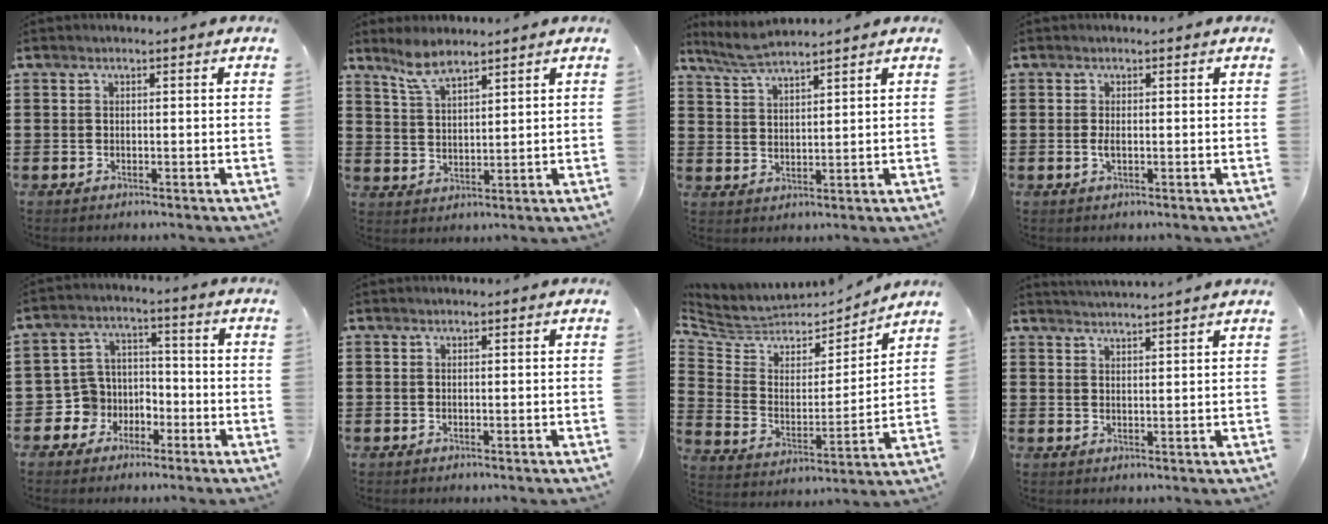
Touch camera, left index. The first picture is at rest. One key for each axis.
{"total": 5.3, "fx": 4.5, "fy": 1.4, "fz": 2.6, "tx": -0.063, "ty": -0.005, "tz": 0.083}
{"total": 4.4, "fx": 4.1, "fy": 0.5, "fz": 1.8, "tx": -0.047, "ty": -0.006, "tz": 0.076}
{"total": 1.2, "fx": 0.0, "fy": 0.4, "fz": 1.1, "tx": -0.030, "ty": -0.003, "tz": -0.002}
{"total": 5.4, "fx": -2.3, "fy": 4.9, "fz": 0.3, "tx": -0.040, "ty": -0.002, "tz": -0.048}
{"total": 0.0}
{"total": 5.0, "fx": 4.2, "fy": 2.7, "fz": 0.5, "tx": -0.045, "ty": -0.037, "tz": 0.067}
{"total": 2.6, "fx": 2.6, "fy": -0.7, "fz": 0.0, "tx": -0.008, "ty": -0.012, "tz": 0.047}